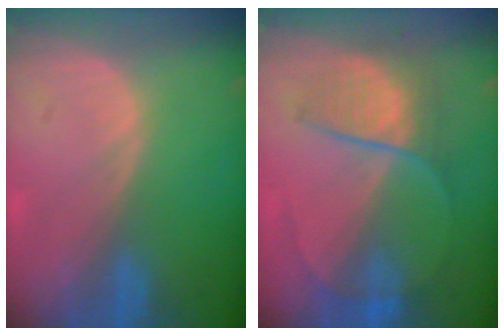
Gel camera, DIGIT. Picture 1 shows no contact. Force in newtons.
{"total": 6.6, "press": 6.5, "slide": 1.5}